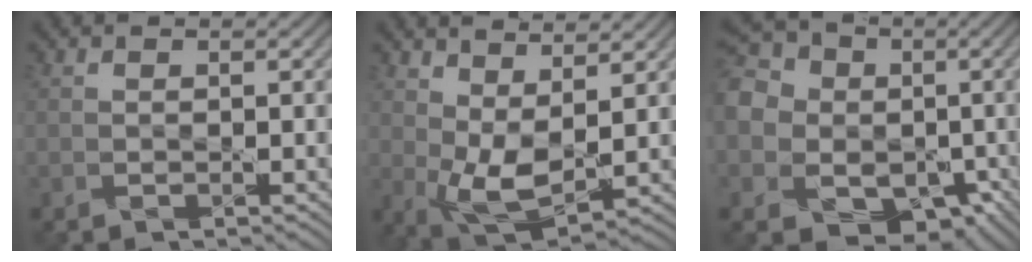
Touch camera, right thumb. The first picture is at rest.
{"total": 6.1, "force": [2.3, 2.6, 5.0], "torque": [-0.117, 0.002, 0.047]}
{"total": 15.4, "force": [-1.6, 13.7, 6.9], "torque": [-0.222, -0.017, -0.043]}